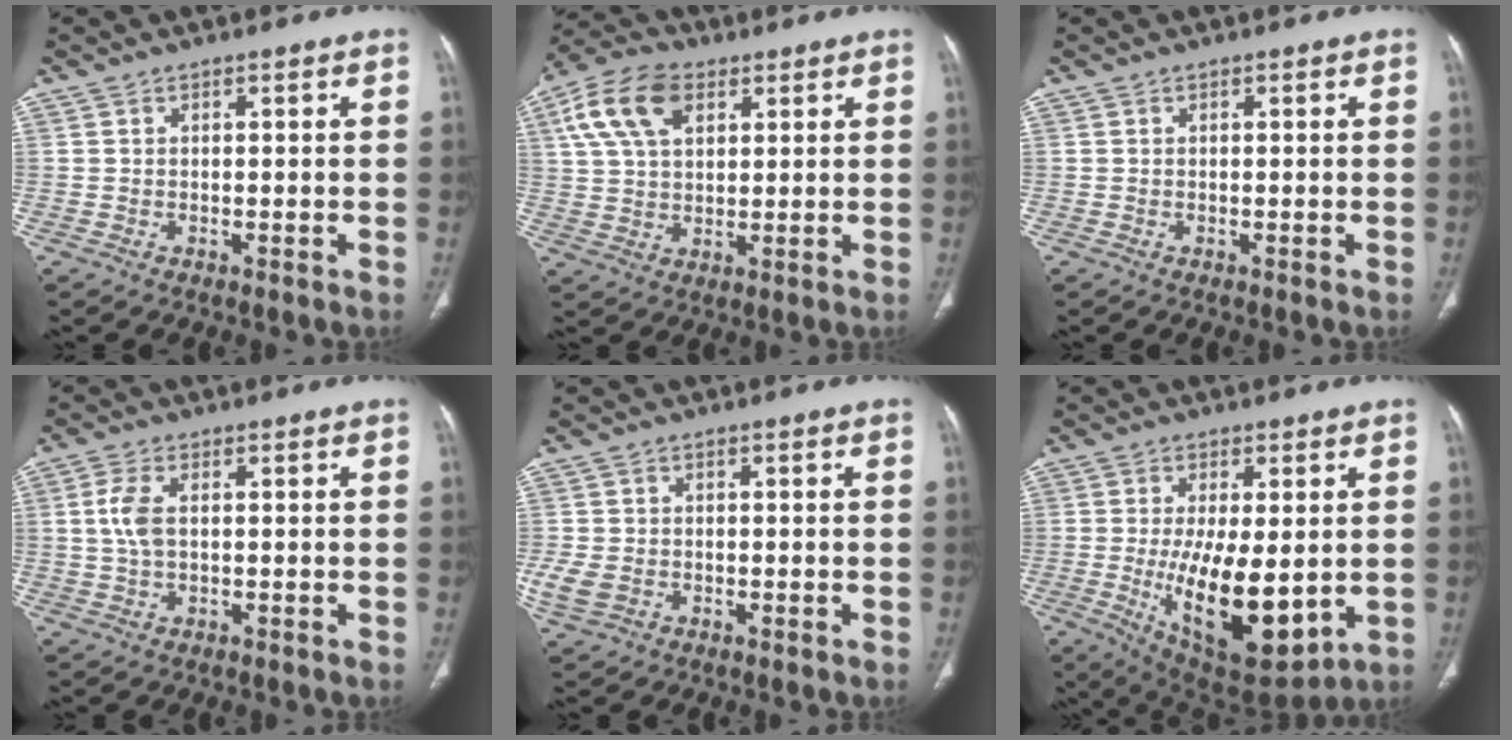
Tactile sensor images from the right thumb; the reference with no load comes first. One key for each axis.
{"total": 12.2, "fx": 4.9, "fy": 7.4, "fz": 8.4, "tx": -0.158, "ty": 0.007, "tz": 0.090}
{"total": 0.0}
{"total": 5.0, "fx": 0.5, "fy": 2.7, "fz": 4.1, "tx": -0.101, "ty": 0.007, "tz": 0.009}
{"total": 4.9, "fx": -1.1, "fy": 3.8, "fz": 2.9, "tx": -0.068, "ty": 0.003, "tz": -0.014}
{"total": 17.3, "fx": -2.1, "fy": 7.3, "fz": 15.5, "tx": -0.246, "ty": -0.030, "tz": -0.011}